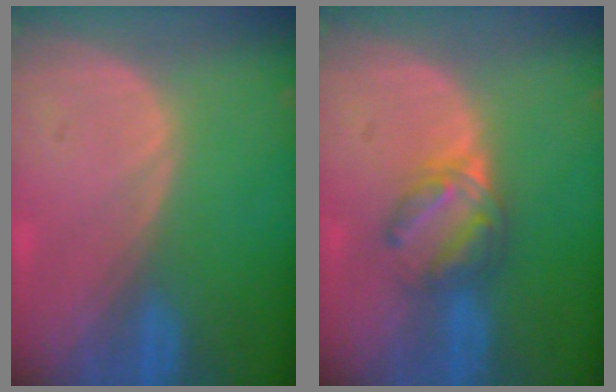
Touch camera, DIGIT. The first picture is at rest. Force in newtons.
{"total": 6.1, "press": 5.3, "slide": 3.1}